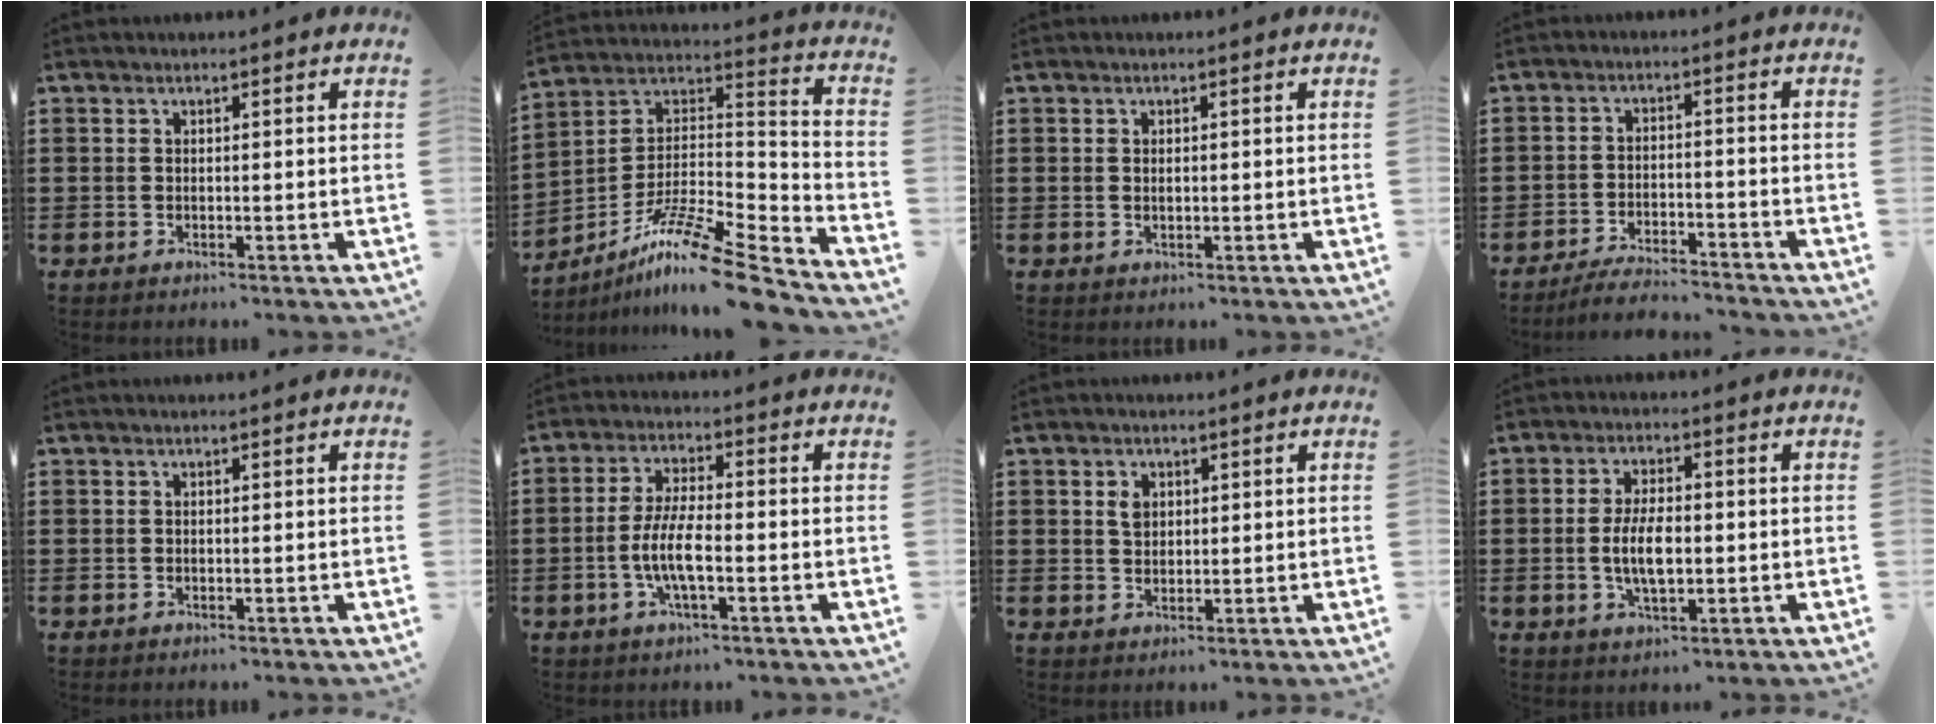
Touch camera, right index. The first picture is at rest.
{"total": 13.8, "force": [-10.4, 1.4, 9.0], "torque": [-0.149, 0.025, -0.192]}
{"total": 0.9, "force": [0.1, 0.3, 0.8], "torque": [-0.018, -0.001, 0.002]}
{"total": 4.2, "force": [-4.1, 0.2, 0.8], "torque": [-0.022, 0.002, -0.086]}
{"total": 0.0}
{"total": 6.4, "force": [-1.7, 1.7, 5.9], "torque": [-0.135, -0.007, -0.041]}
{"total": 2.2, "force": [0.9, 1.6, 1.3], "torque": [-0.030, 0.005, 0.016]}
{"total": 6.2, "force": [-0.6, 2.5, 5.6], "torque": [-0.108, -0.006, -0.015]}